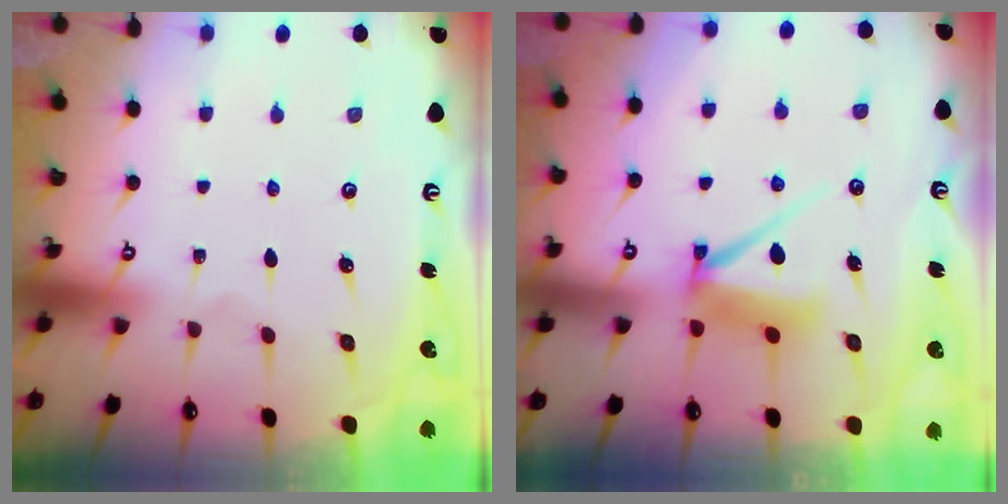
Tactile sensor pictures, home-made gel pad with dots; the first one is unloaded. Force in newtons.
{"total": 9.0, "press": 9.0, "slide": 0.7}